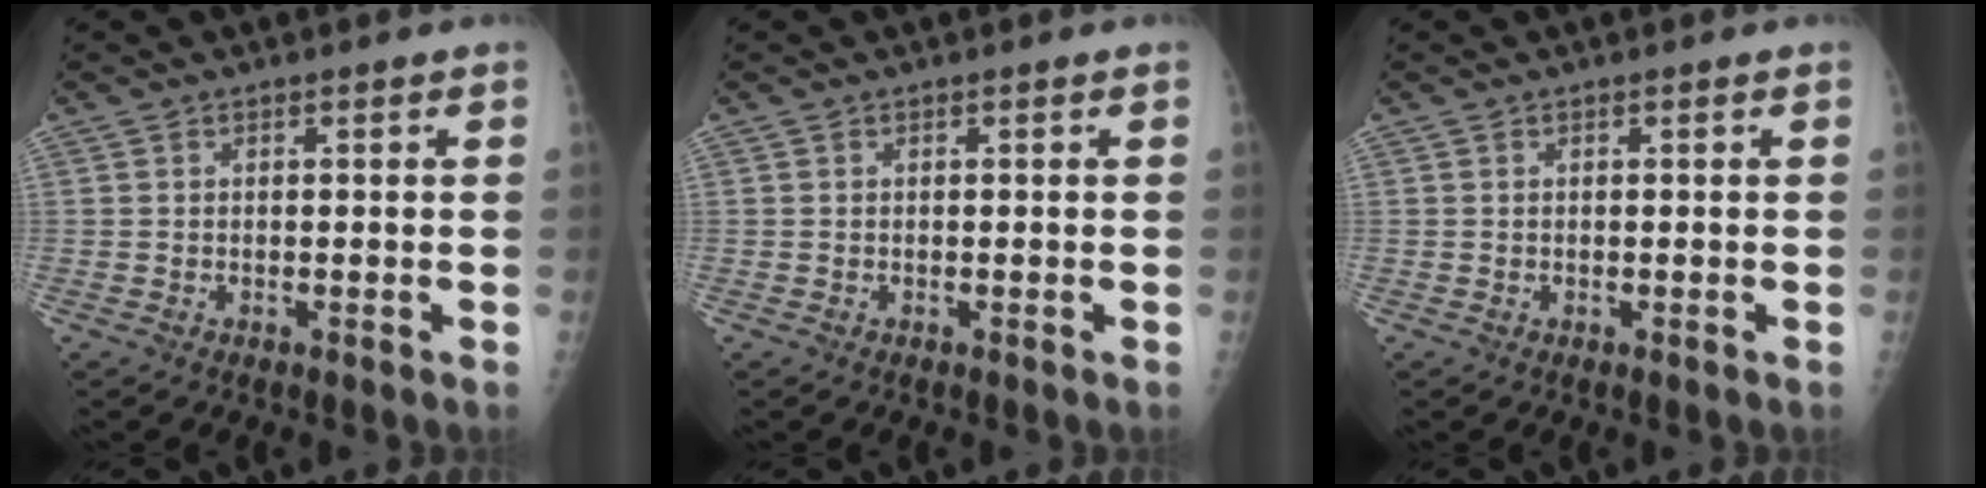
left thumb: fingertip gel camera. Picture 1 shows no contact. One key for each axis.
{"total": 0.0}
{"total": 0.0}